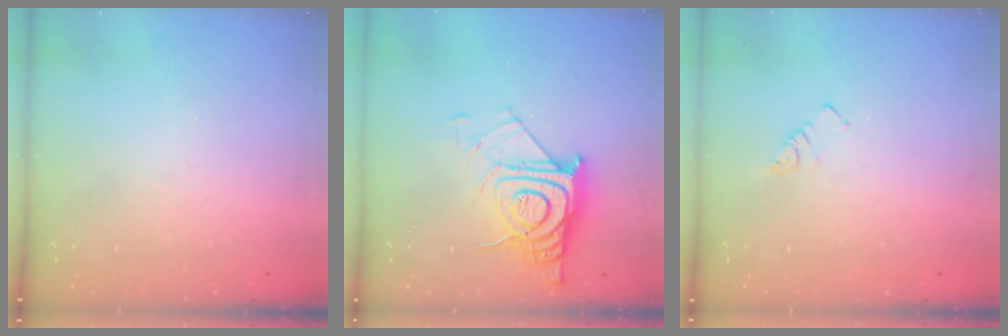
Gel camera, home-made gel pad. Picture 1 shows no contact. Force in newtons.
{"total": 15.1, "press": 15.0, "slide": 1.0}
{"total": 2.3, "press": 2.3, "slide": 0.4}